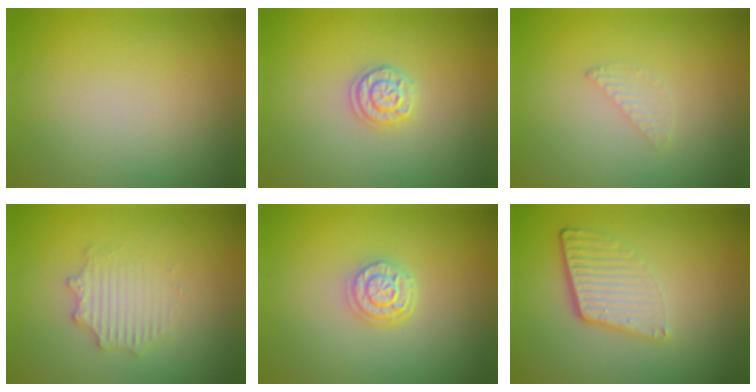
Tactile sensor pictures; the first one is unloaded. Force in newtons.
{"total": 1.9, "press": 1.8, "slide": 0.3}
{"total": 1.1, "press": 1.1, "slide": 0.1}
{"total": 2.6, "press": 2.6, "slide": 0.4}
{"total": 2.7, "press": 2.2, "slide": 1.6}
{"total": 4.4, "press": 2.8, "slide": 3.3}